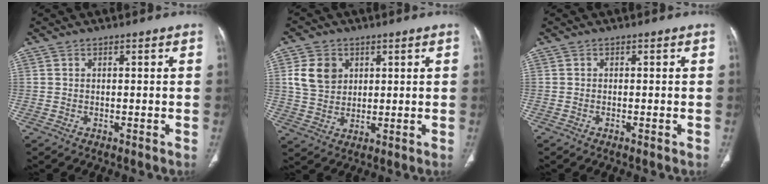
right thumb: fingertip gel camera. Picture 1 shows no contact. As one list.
[{"total": 7.6, "force": [2.5, 6.0, 4.0], "torque": [-0.057, -0.006, 0.052]}, {"total": 0.0}]